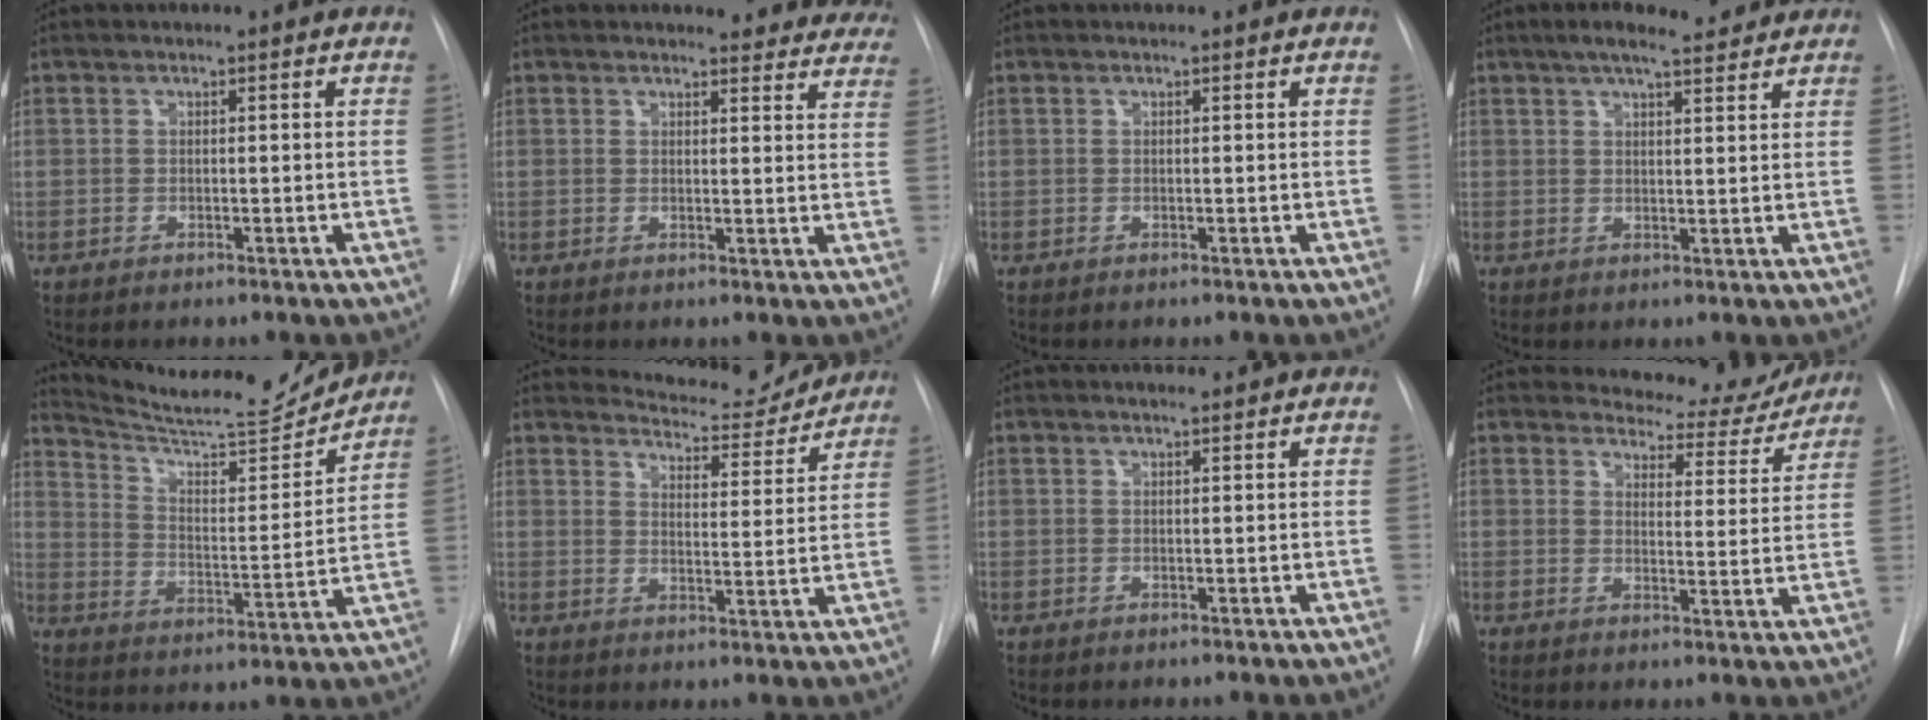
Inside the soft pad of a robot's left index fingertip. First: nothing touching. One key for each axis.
{"total": 14.2, "fx": 13.5, "fy": 3.4, "fz": 2.8, "tx": 0.003, "ty": -0.042, "tz": 0.122}
{"total": 1.3, "fx": 1.3, "fy": 0.2, "fz": 0.3, "tx": -0.011, "ty": 0.009, "tz": 0.012}
{"total": 8.6, "fx": 7.2, "fy": 1.8, "fz": 4.4, "tx": -0.064, "ty": 0.021, "tz": 0.097}
{"total": 13.4, "fx": 13.3, "fy": 0.8, "fz": 1.8, "tx": -0.031, "ty": -0.031, "tz": 0.191}
{"total": 9.6, "fx": 9.4, "fy": 1.8, "fz": 0.4, "tx": -0.004, "ty": -0.017, "tz": 0.120}
{"total": 1.7, "fx": 1.5, "fy": 0.2, "fz": 0.6, "tx": -0.011, "ty": 0.013, "tz": 0.025}
{"total": 9.5, "fx": 9.2, "fy": 2.6, "fz": 0.2, "tx": 0.012, "ty": -0.026, "tz": 0.102}